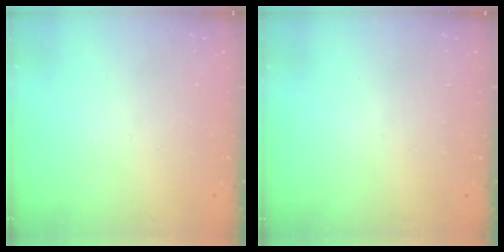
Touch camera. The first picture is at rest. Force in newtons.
{"total": 0.0}